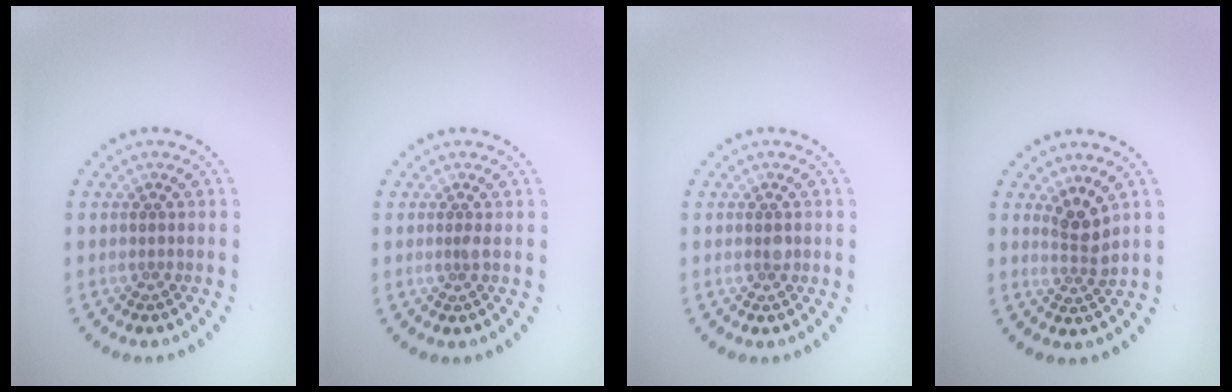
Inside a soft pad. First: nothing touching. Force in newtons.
{"total": 0.6, "press": 0.5, "slide": 0.4}
{"total": 1.0, "press": 1.0, "slide": 0.1}
{"total": 2.4, "press": 1.8, "slide": 1.6}